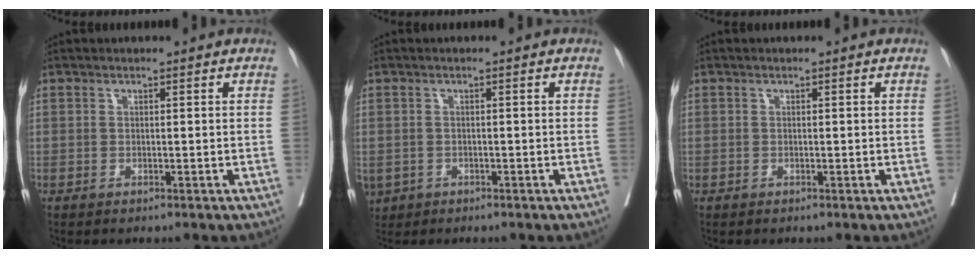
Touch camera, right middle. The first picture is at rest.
{"total": 4.2, "force": [-2.1, 3.3, 1.5], "torque": [-0.043, -0.005, -0.030]}
{"total": 0.0}